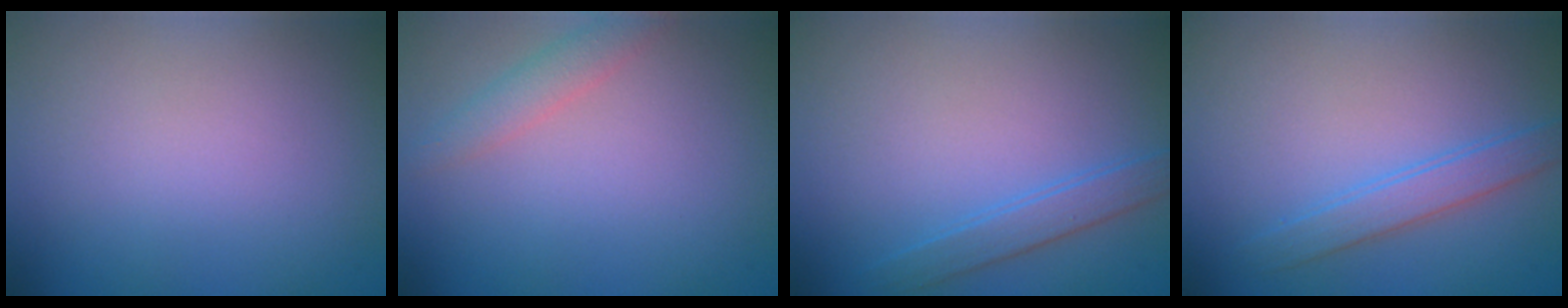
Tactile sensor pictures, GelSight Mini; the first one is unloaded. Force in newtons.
{"total": 1.9, "press": 1.9, "slide": 0.0}
{"total": 2.0, "press": 2.0, "slide": 0.1}
{"total": 2.3, "press": 2.3, "slide": 0.0}